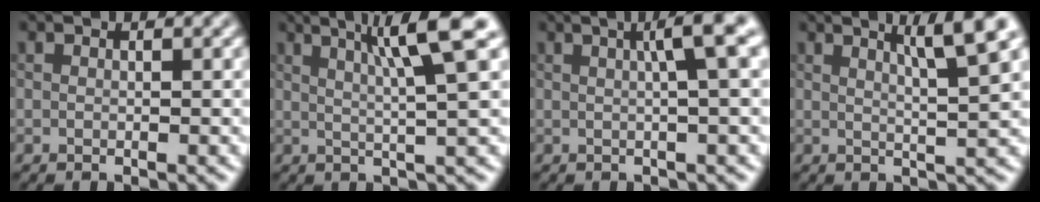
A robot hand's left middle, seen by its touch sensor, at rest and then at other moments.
{"total": 6.6, "force": [2.8, 0.7, 5.9], "torque": [-0.083, 0.015, 0.047]}
{"total": 4.4, "force": [1.1, 0.7, 4.2], "torque": [-0.052, 0.017, 0.015]}
{"total": 5.5, "force": [2.8, 0.7, 4.6], "torque": [-0.059, 0.008, 0.045]}